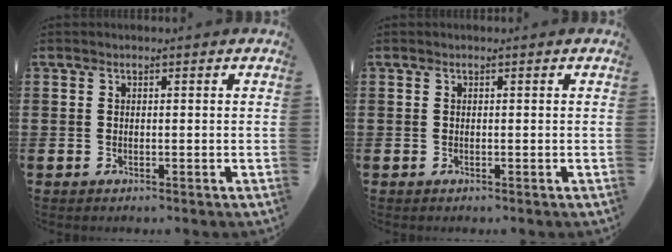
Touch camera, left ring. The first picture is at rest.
{"total": 0.0}